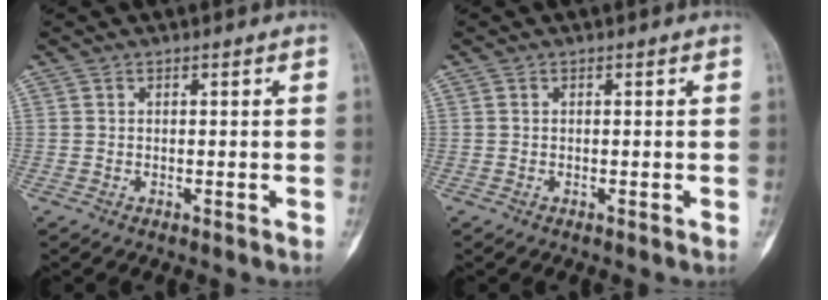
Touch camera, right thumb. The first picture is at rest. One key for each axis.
{"total": 0.0}